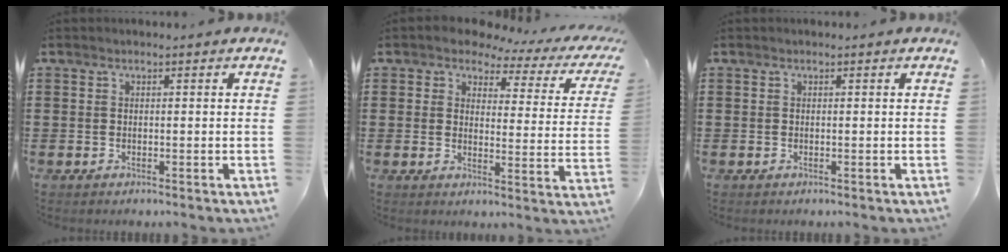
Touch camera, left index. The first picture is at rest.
{"total": 3.1, "force": [2.3, 1.3, 1.5], "torque": [-0.048, -0.013, 0.035]}
{"total": 0.0}